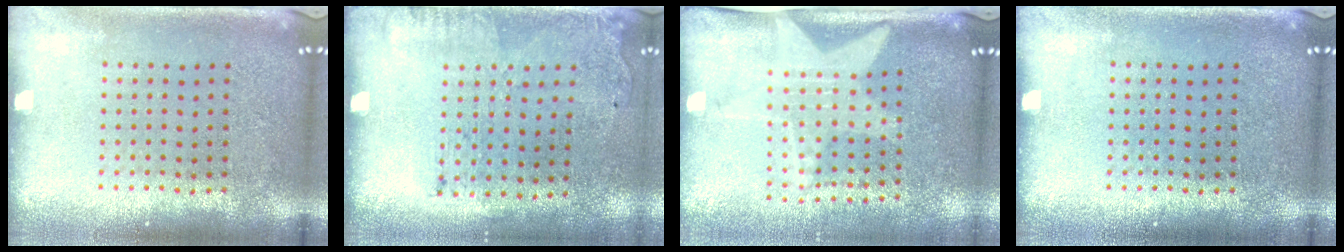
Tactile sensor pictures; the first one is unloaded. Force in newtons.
{"total": 1.7, "press": 1.1, "slide": 1.3}
{"total": 2.0, "press": 1.5, "slide": 1.3}
{"total": 0.0}